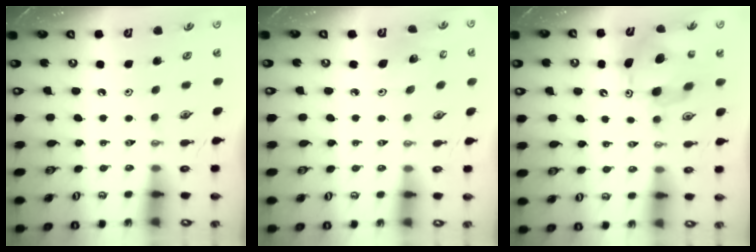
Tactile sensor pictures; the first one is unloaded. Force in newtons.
{"total": 3.5, "press": 3.3, "slide": 1.1}
{"total": 11.5, "press": 11.4, "slide": 0.9}